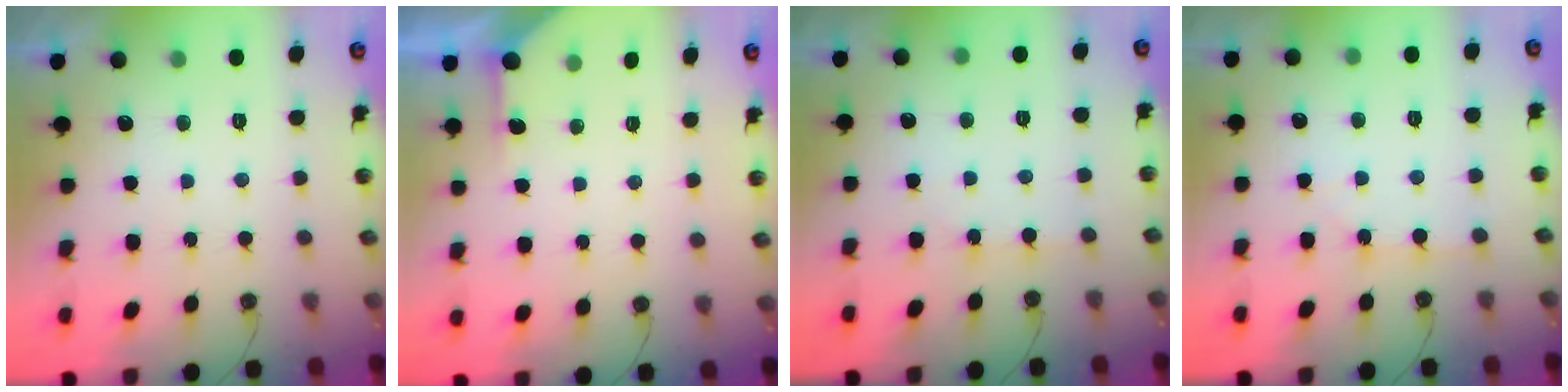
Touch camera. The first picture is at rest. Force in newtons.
{"total": 1.9, "press": 1.9, "slide": 0.3}
{"total": 2.0, "press": 2.0, "slide": 0.3}
{"total": 2.0, "press": 2.0, "slide": 0.2}